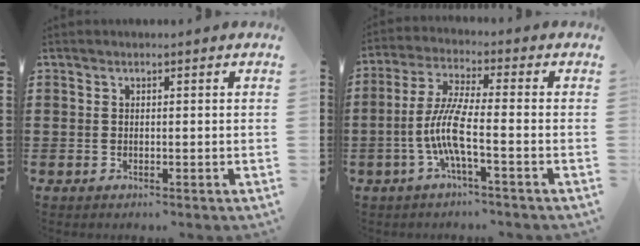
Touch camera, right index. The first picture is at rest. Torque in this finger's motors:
{"motor_torque": [2.14, 0.00, 0.84, 0.21]}